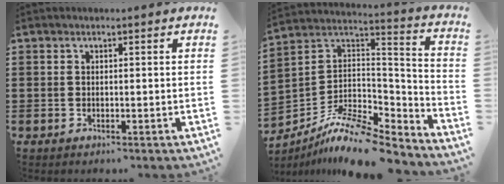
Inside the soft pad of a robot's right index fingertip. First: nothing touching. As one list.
[{"total": 11.1, "force": [-9.0, 3.2, 5.6], "torque": [-0.108, 0.013, -0.175]}]